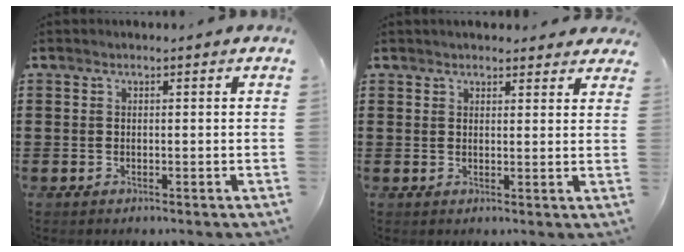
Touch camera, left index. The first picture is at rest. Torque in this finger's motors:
{"motor_torque": [2.14, 0.00, 1.05, 0.08]}